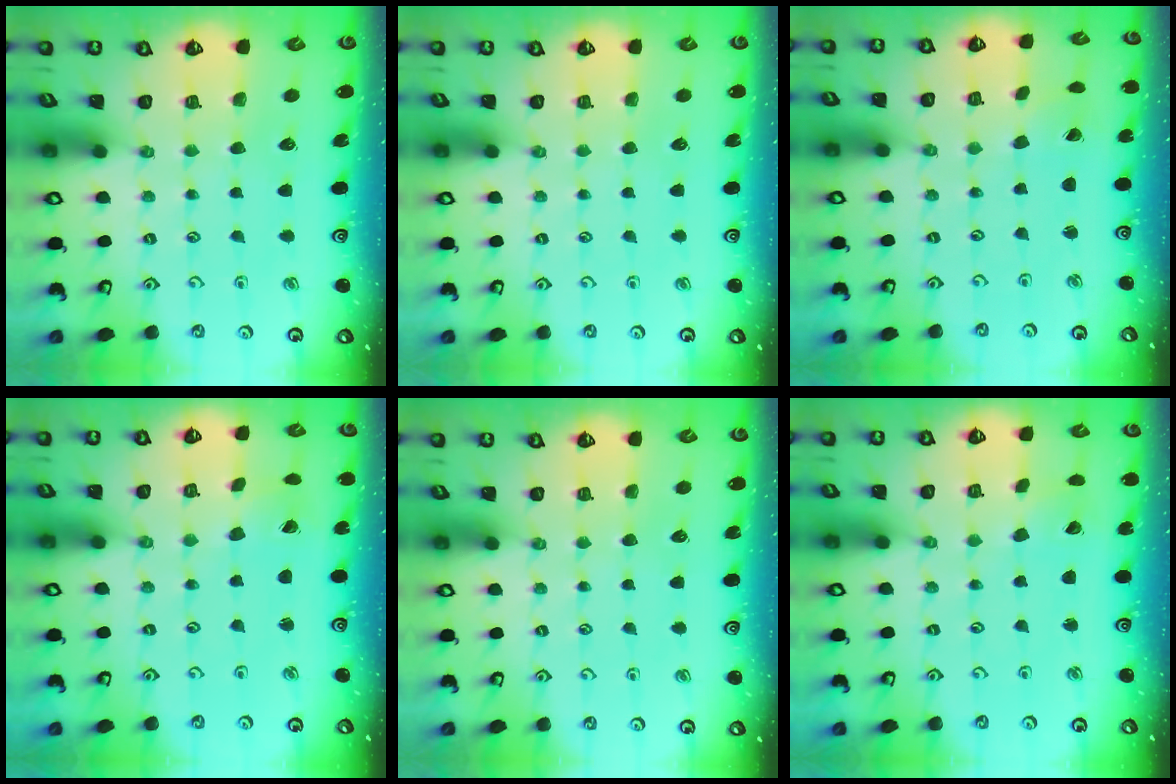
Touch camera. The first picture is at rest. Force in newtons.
{"total": 0.0}
{"total": 0.0}
{"total": 2.4, "press": 2.4, "slide": 0.3}
{"total": 0.0}
{"total": 2.6, "press": 2.6, "slide": 0.1}